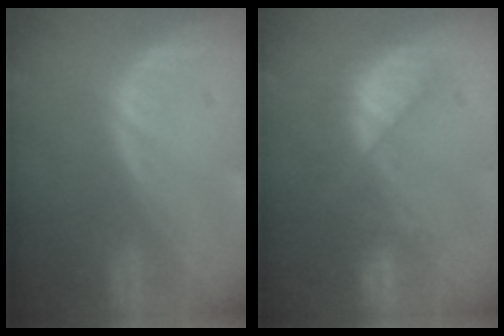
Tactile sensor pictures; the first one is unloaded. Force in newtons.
{"total": 7.2, "press": 7.0, "slide": 1.6}